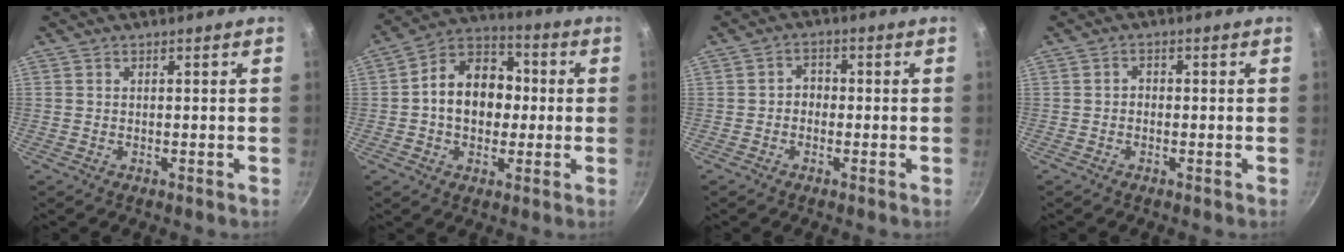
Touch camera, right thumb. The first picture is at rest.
{"total": 13.8, "force": [0.0, 10.5, 9.0], "torque": [-0.100, 0.029, -0.019]}
{"total": 2.6, "force": [-0.8, 2.2, 1.2], "torque": [-0.004, 0.014, -0.018]}
{"total": 1.3, "force": [-0.5, 1.0, 0.6], "torque": [-0.008, 0.008, -0.009]}